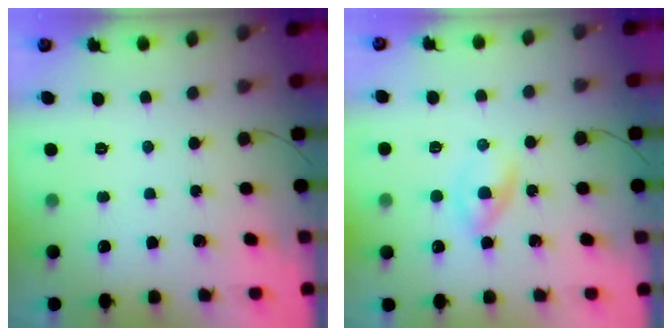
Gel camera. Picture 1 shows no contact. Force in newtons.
{"total": 2.5, "press": 2.2, "slide": 1.2}